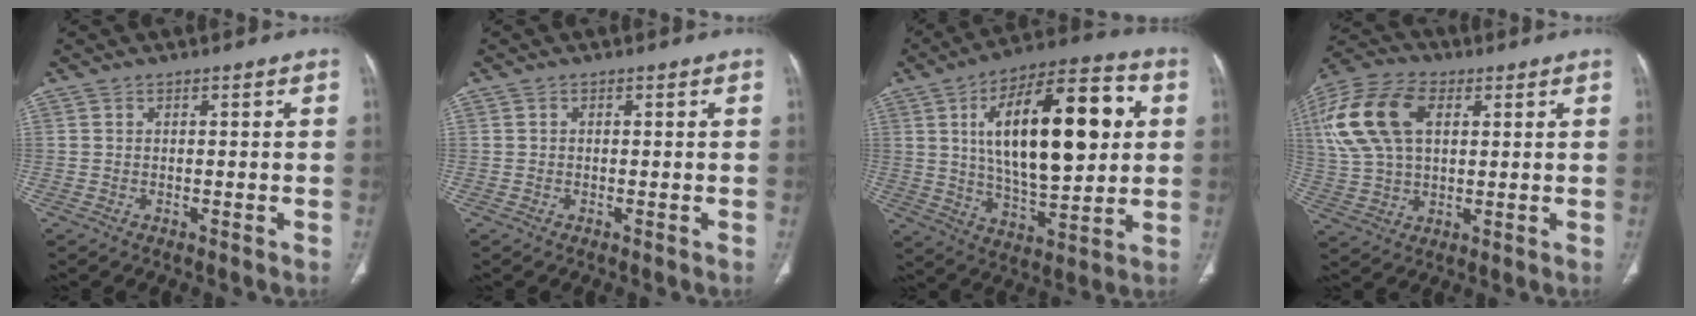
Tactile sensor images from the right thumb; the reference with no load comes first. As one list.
[{"total": 0.0}, {"total": 25.4, "force": [5.2, 10.8, 22.4], "torque": [-0.331, -0.002, 0.077]}, {"total": 17.5, "force": [5.0, 10.7, 12.9], "torque": [-0.271, 0.013, 0.092]}]